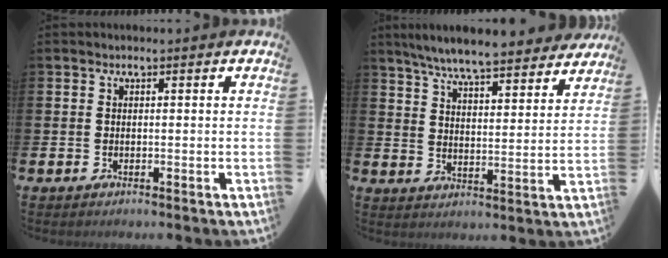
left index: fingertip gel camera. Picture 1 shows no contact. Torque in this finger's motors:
{"motor_torque": [1.12, -1.02, 0.86, 0.21]}